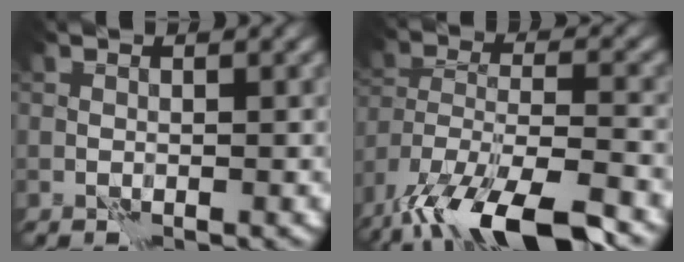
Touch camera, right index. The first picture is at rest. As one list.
[{"total": 13.7, "force": [-9.8, 5.0, 8.2], "torque": [-0.178, -0.036, -0.149]}]